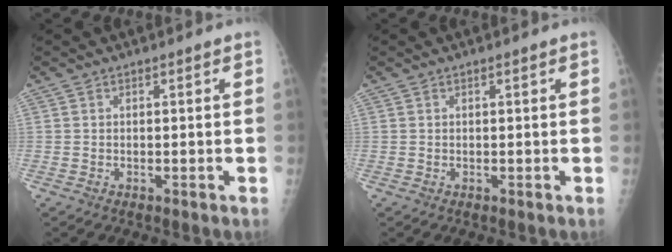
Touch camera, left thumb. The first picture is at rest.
{"total": 0.0}